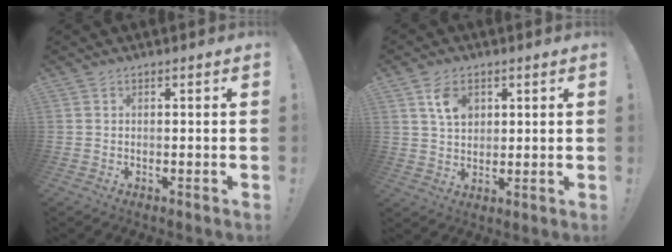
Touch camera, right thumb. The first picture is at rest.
{"total": 7.4, "force": [3.4, 5.1, 4.2], "torque": [-0.054, -0.012, 0.061]}